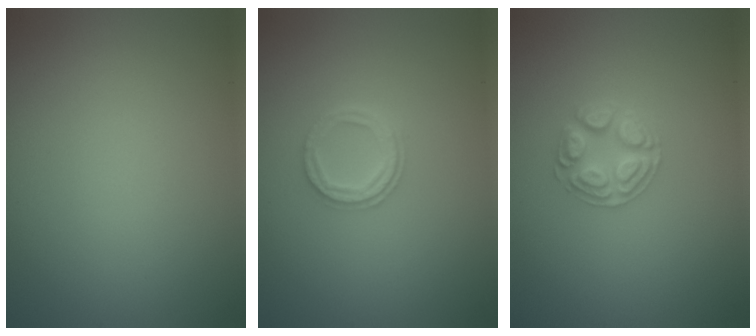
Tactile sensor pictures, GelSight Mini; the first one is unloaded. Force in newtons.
{"total": 2.4, "press": 2.4, "slide": 0.4}
{"total": 2.6, "press": 2.6, "slide": 0.2}